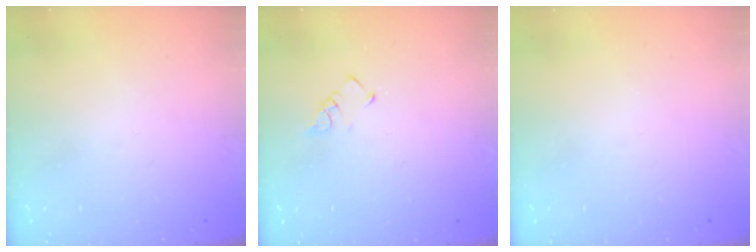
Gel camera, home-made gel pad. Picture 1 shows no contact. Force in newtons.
{"total": 1.9, "press": 1.9, "slide": 0.3}
{"total": 0.0}